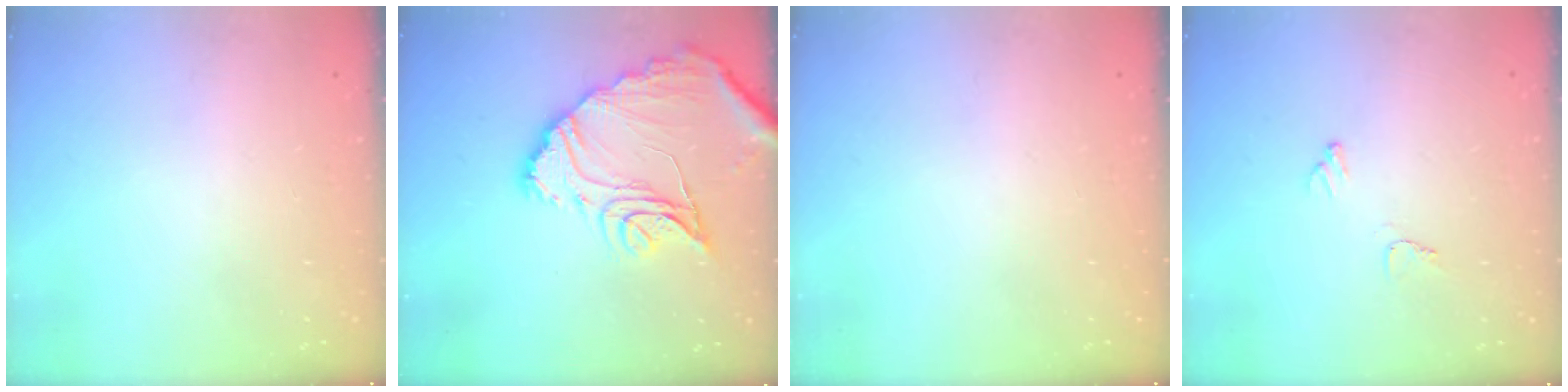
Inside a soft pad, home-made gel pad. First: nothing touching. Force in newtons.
{"total": 17.8, "press": 17.7, "slide": 1.9}
{"total": 0.0}
{"total": 6.6, "press": 6.6, "slide": 0.3}